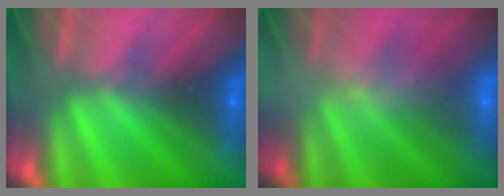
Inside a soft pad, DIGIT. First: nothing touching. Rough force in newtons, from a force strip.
{"total": 2.5}